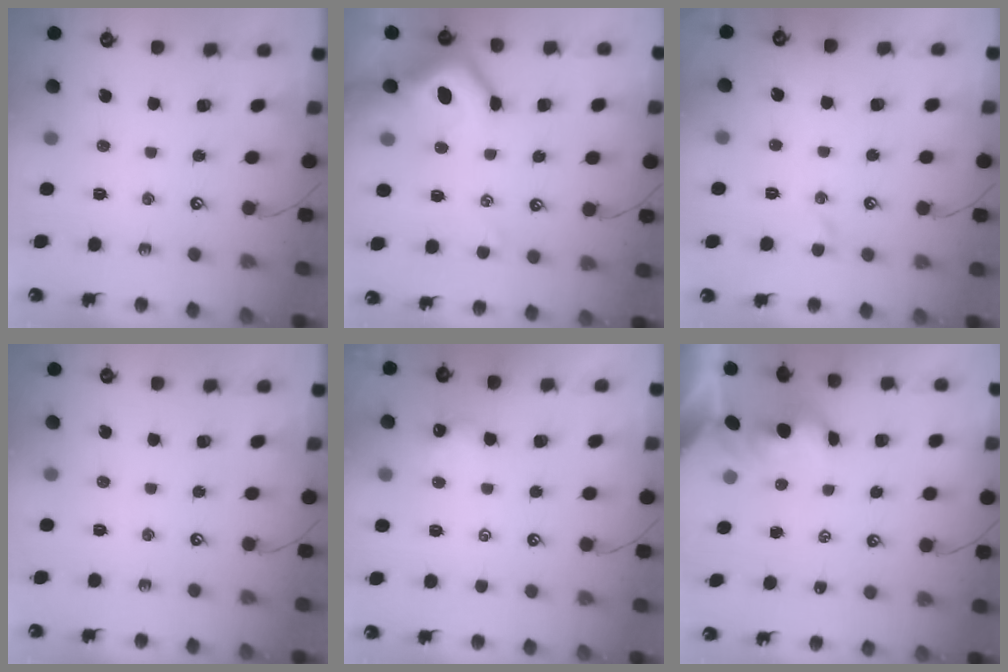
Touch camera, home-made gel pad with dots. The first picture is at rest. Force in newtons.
{"total": 9.7, "press": 9.5, "slide": 1.9}
{"total": 0.6, "press": 0.2, "slide": 0.6}
{"total": 0.0}
{"total": 1.0, "press": 0.9, "slide": 0.4}
{"total": 1.5, "press": 1.5, "slide": 0.2}